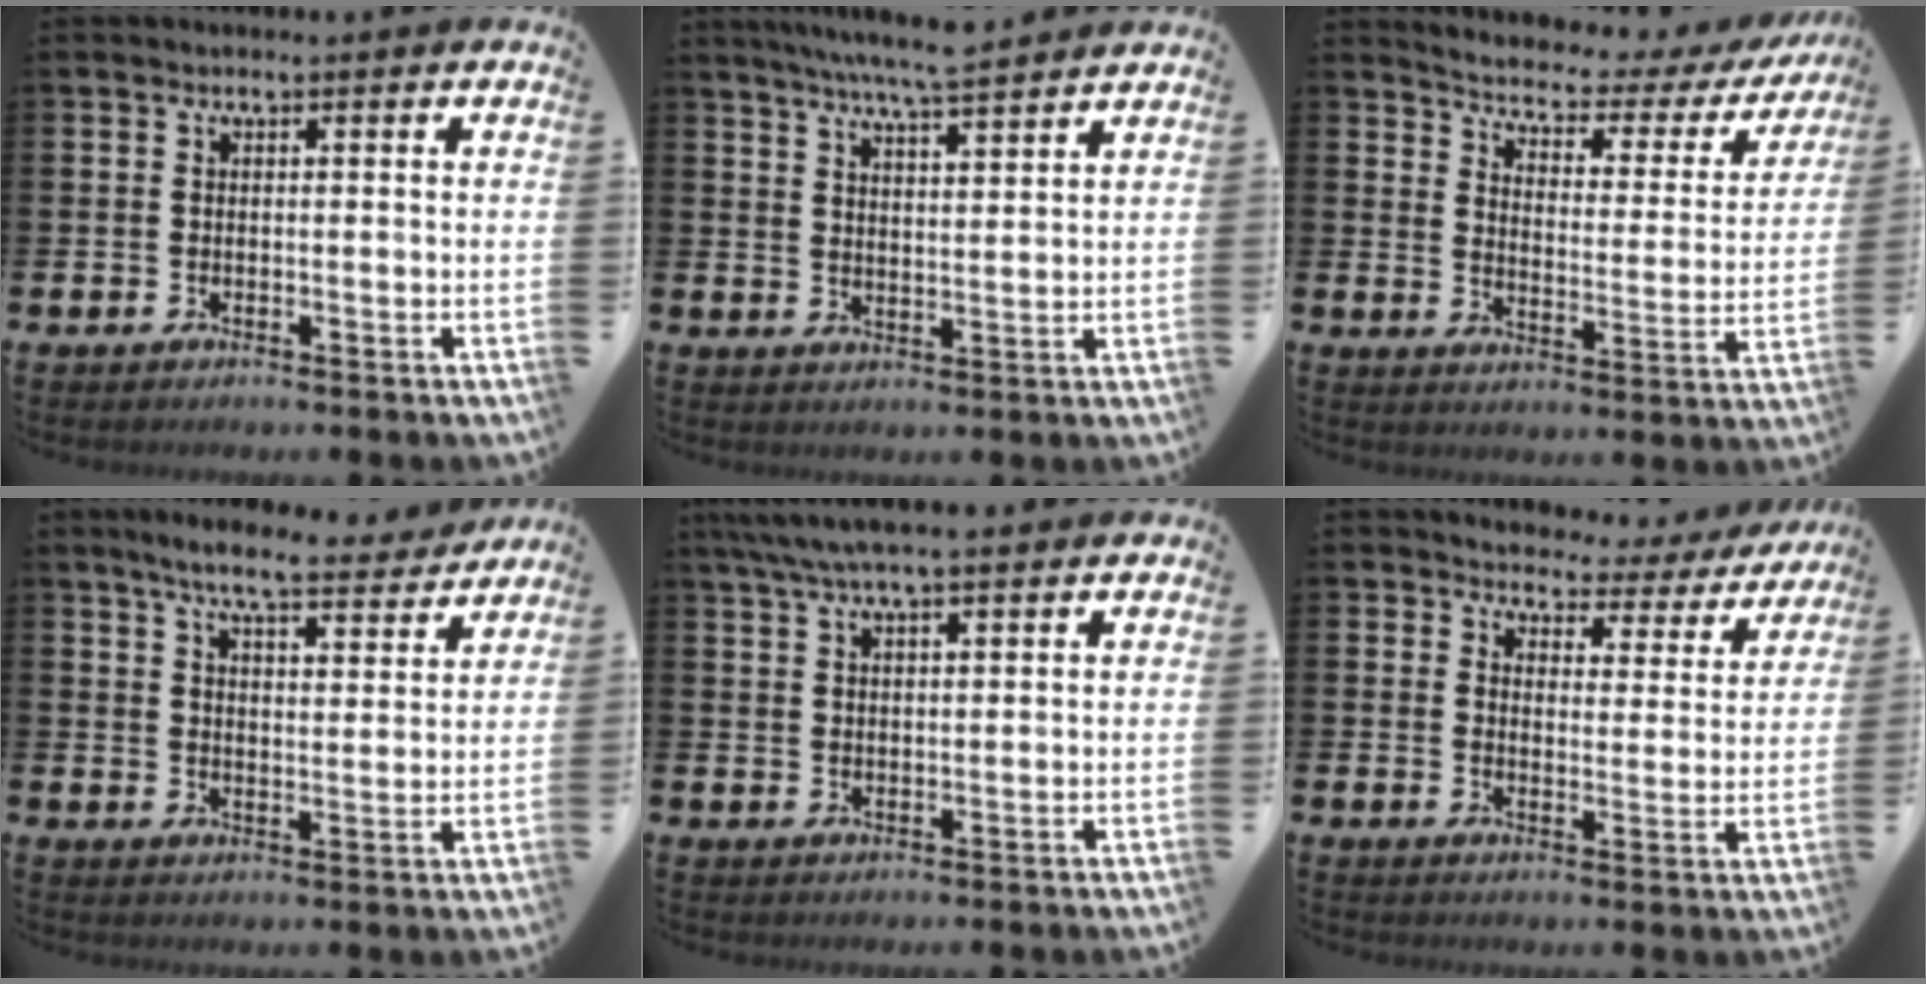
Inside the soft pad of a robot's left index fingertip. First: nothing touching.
{"total": 6.7, "force": [6.4, -0.2, 1.9], "torque": [-0.053, -0.032, 0.115]}
{"total": 4.4, "force": [4.0, 1.3, 1.2], "torque": [-0.051, -0.034, 0.061]}
{"total": 7.2, "force": [6.6, 0.9, 2.8], "torque": [-0.065, -0.036, 0.111]}
{"total": 5.7, "force": [4.9, 0.9, 2.7], "torque": [-0.064, -0.008, 0.090]}
{"total": 3.4, "force": [3.2, 1.2, 0.1], "torque": [-0.023, -0.036, 0.048]}